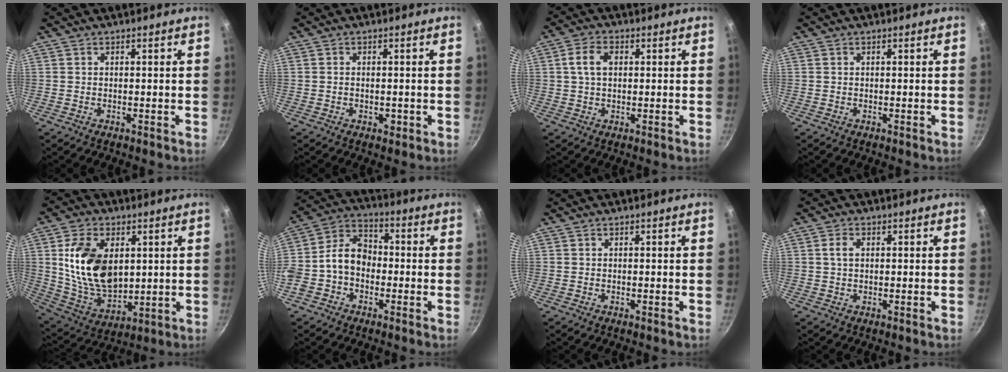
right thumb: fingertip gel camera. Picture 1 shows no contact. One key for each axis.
{"total": 1.7, "fx": -0.4, "fy": 1.1, "fz": 1.2, "tx": -0.017, "ty": 0.000, "tz": -0.006}
{"total": 5.3, "fx": 1.1, "fy": 3.4, "fz": 3.9, "tx": -0.066, "ty": 0.007, "tz": 0.016}
{"total": 0.0}
{"total": 17.6, "fx": 3.4, "fy": 11.3, "fz": 13.1, "tx": -0.209, "ty": -0.024, "tz": 0.078}
{"total": 10.1, "fx": -1.8, "fy": 7.6, "fz": 6.4, "tx": -0.087, "ty": 0.041, "tz": -0.056}
{"total": 0.0}
{"total": 2.5, "fx": 0.5, "fy": 1.6, "fz": 1.8, "tx": -0.031, "ty": 0.003, "tz": 0.010}